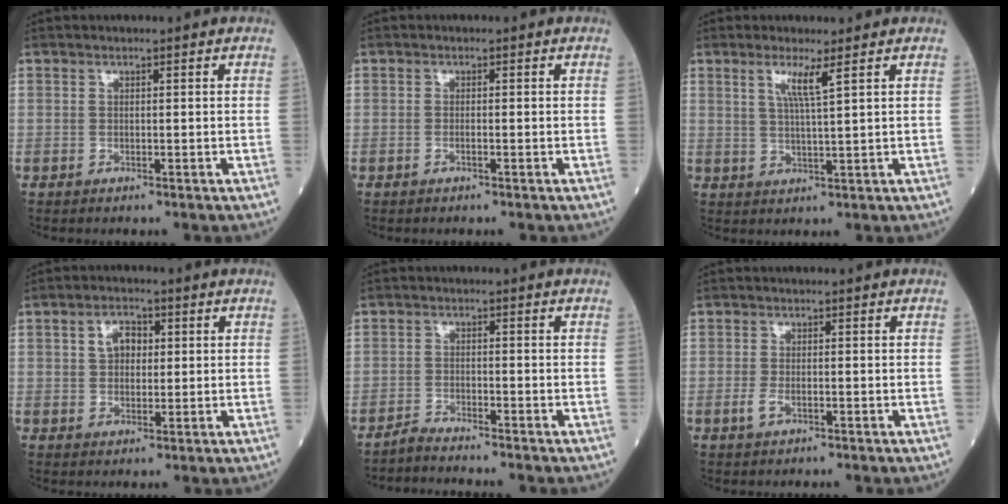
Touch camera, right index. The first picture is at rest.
{"total": 0.6, "force": [-0.3, 0.0, 0.6], "torque": [-0.013, 0.000, -0.004]}
{"total": 3.8, "force": [1.9, -0.6, 3.3], "torque": [-0.065, -0.006, 0.038]}
{"total": 4.2, "force": [1.1, 2.8, 2.8], "torque": [-0.047, 0.010, 0.019]}
{"total": 2.6, "force": [-2.5, -0.6, 0.1], "torque": [-0.008, -0.012, -0.049]}
{"total": 1.8, "force": [-0.6, 0.7, 1.6], "torque": [-0.034, -0.001, -0.011]}